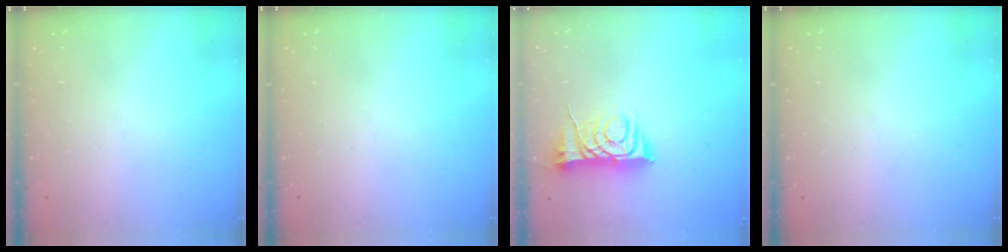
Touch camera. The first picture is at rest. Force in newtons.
{"total": 0.0}
{"total": 9.4, "press": 9.4, "slide": 0.5}
{"total": 0.0}